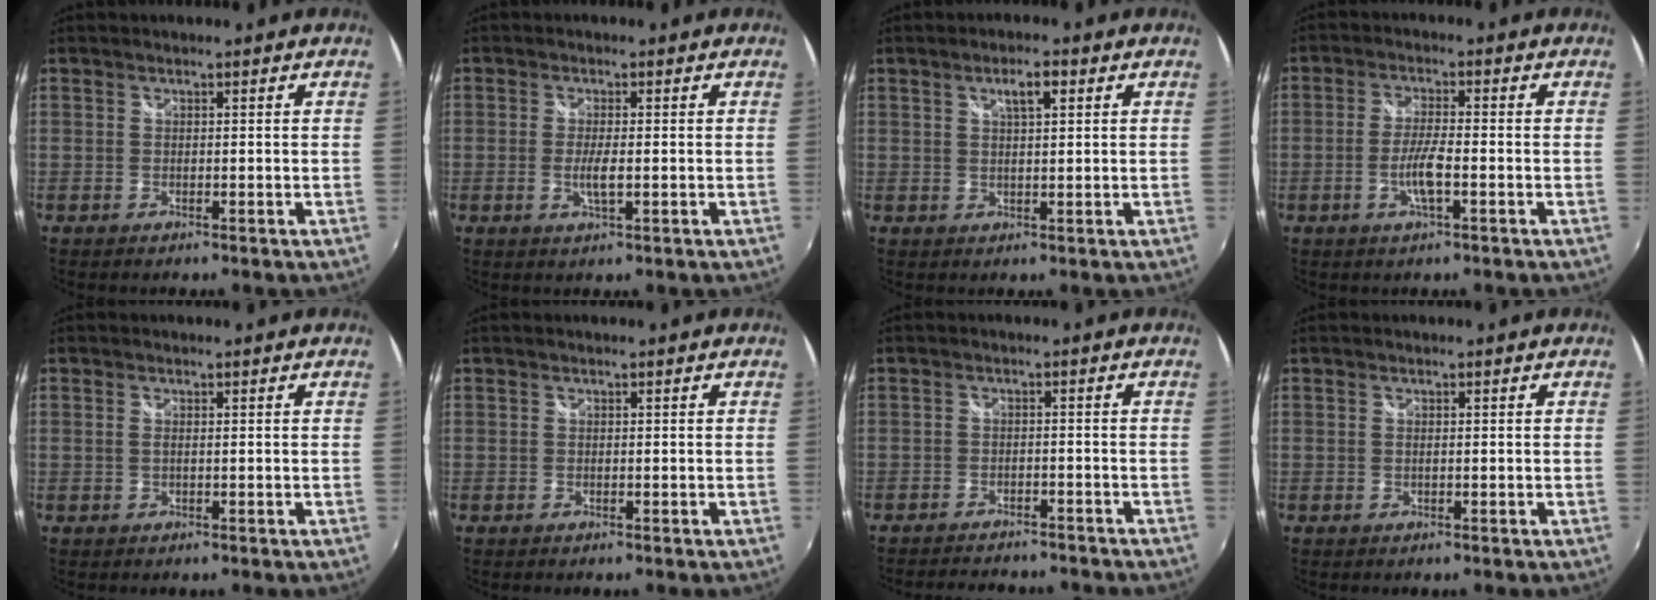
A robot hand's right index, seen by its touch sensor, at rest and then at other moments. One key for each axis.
{"total": 3.1, "fx": -0.6, "fy": 0.5, "fz": 3.0, "tx": -0.059, "ty": -0.007, "tz": -0.011}
{"total": 3.4, "fx": 1.6, "fy": 1.0, "fz": 2.8, "tx": -0.046, "ty": 0.005, "tz": 0.028}
{"total": 5.1, "fx": -1.8, "fy": 0.6, "fz": 4.7, "tx": -0.096, "ty": -0.003, "tz": -0.035}
{"total": 0.7, "fx": 0.1, "fy": 0.1, "fz": 0.6, "tx": -0.015, "ty": 0.000, "tz": -0.001}
{"total": 0.0}
{"total": 10.1, "fx": -9.0, "fy": 2.4, "fz": 3.9, "tx": -0.088, "ty": -0.017, "tz": -0.128}
{"total": 0.0}